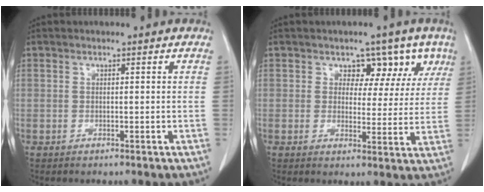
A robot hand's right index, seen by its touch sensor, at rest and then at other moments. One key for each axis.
{"total": 6.5, "fx": 3.6, "fy": 4.7, "fz": 2.6, "tx": -0.008, "ty": 0.010, "tz": 0.040}